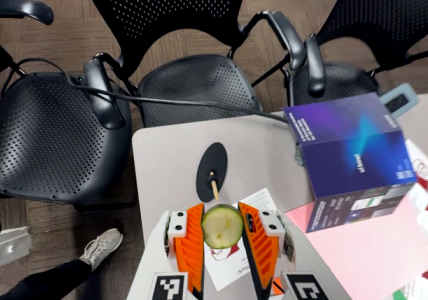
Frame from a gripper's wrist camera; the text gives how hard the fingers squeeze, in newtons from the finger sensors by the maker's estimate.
{"total": 14.5, "left": 15.0, "right": 14.0}